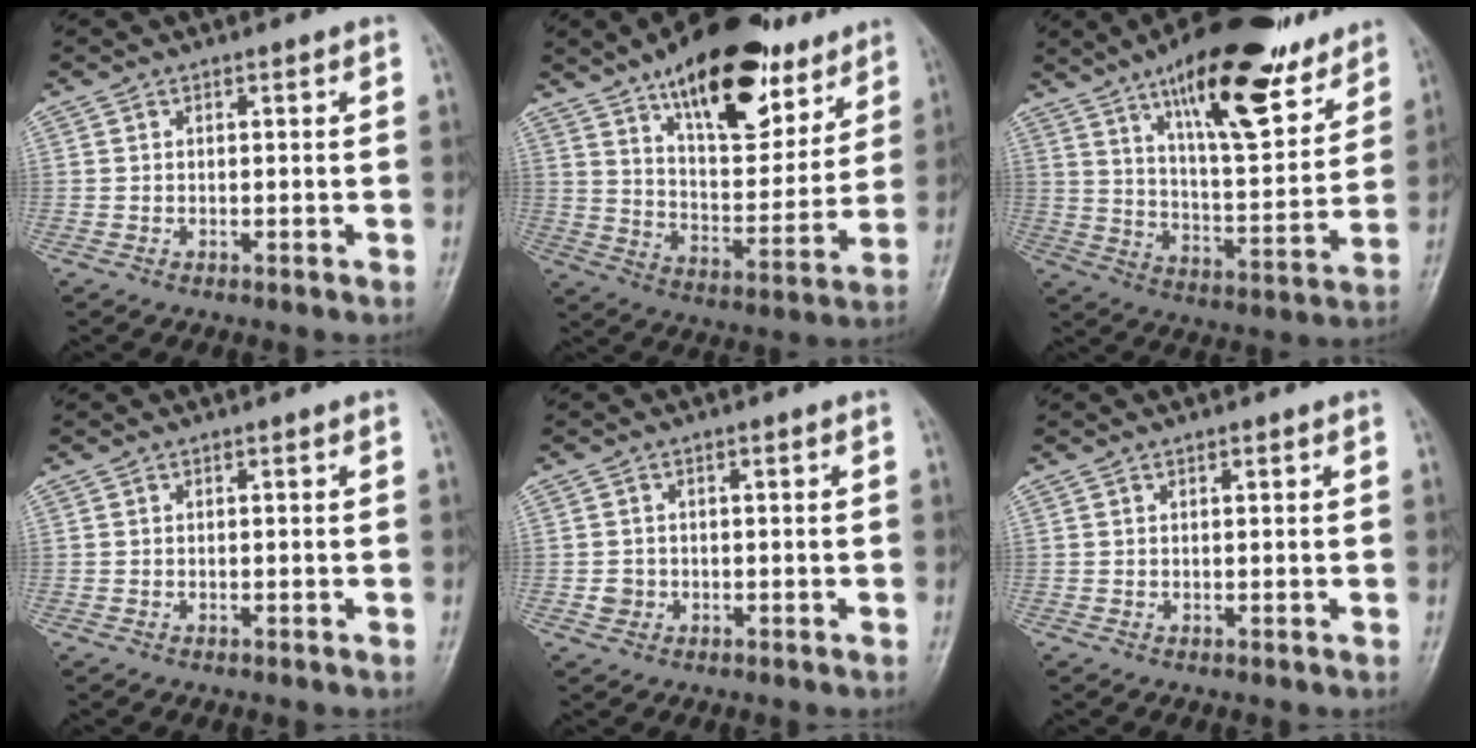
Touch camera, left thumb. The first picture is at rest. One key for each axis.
{"total": 23.3, "fx": 14.4, "fy": 10.4, "fz": 15.2, "tx": -0.179, "ty": -0.056, "tz": 0.228}
{"total": 22.4, "fx": 14.5, "fy": 7.2, "fz": 15.4, "tx": -0.203, "ty": -0.066, "tz": 0.231}
{"total": 0.0}
{"total": 1.9, "fx": -0.4, "fy": 1.8, "fz": 0.5, "tx": -0.001, "ty": 0.005, "tz": -0.006}
{"total": 0.6, "fx": 0.4, "fy": 0.3, "fz": 0.4, "tx": -0.007, "ty": -0.002, "tz": 0.006}